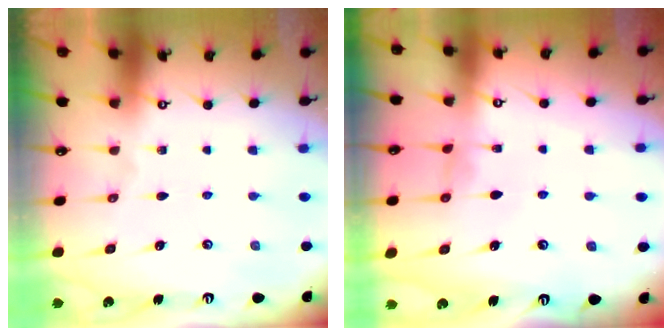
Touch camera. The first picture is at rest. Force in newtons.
{"total": 0.8, "press": 0.8, "slide": 0.3}